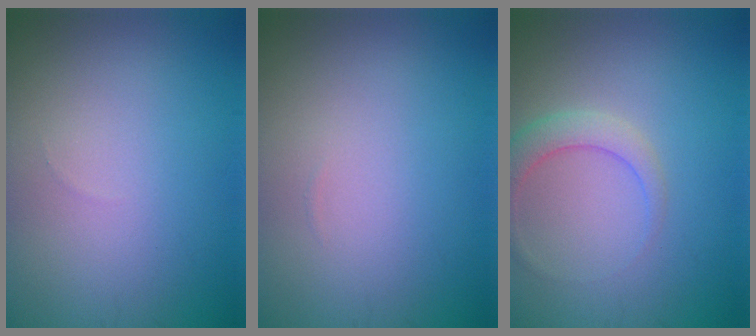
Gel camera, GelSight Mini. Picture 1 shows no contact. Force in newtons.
{"total": 0.0}
{"total": 2.5, "press": 2.5, "slide": 0.1}